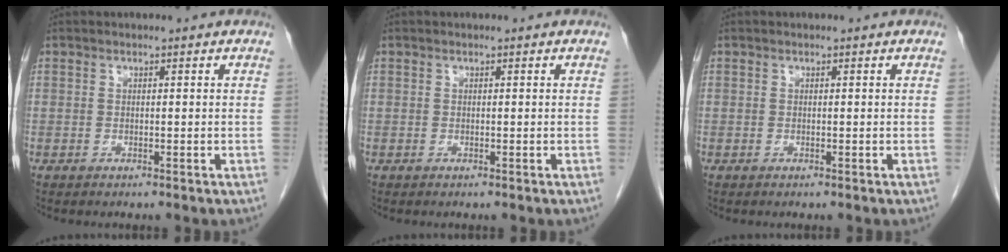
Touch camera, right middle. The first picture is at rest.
{"total": 0.0}
{"total": 0.0}